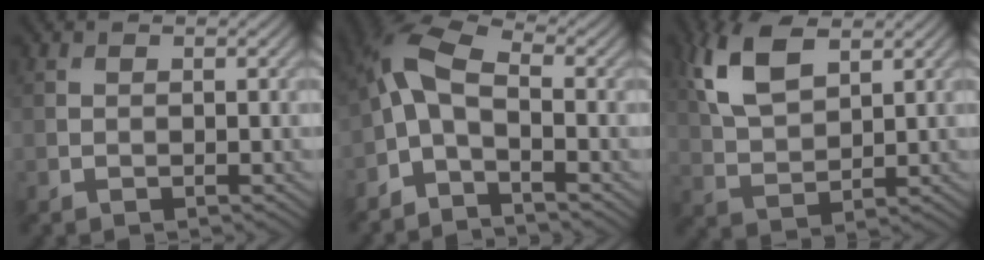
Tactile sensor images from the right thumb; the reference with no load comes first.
{"total": 6.4, "force": [-2.1, 2.9, 5.3], "torque": [-0.117, 0.014, -0.064]}
{"total": 8.6, "force": [4.2, 4.2, 6.3], "torque": [-0.153, 0.010, 0.085]}